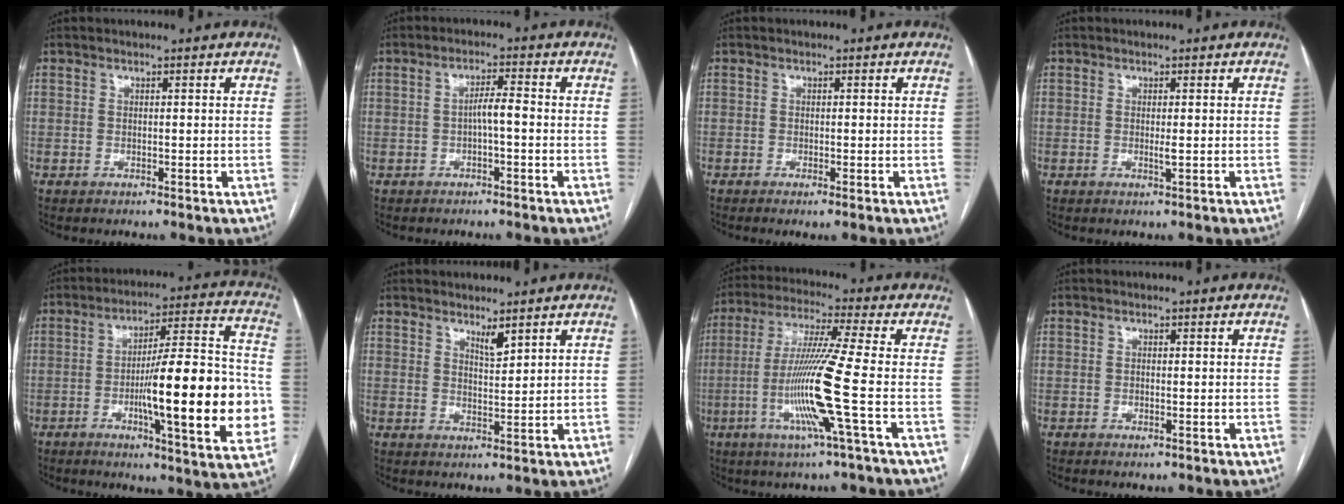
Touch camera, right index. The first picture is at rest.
{"total": 3.0, "force": [-0.6, 0.3, 2.9], "torque": [-0.048, 0.006, -0.009]}
{"total": 1.1, "force": [-0.6, 0.0, 1.0], "torque": [-0.017, -0.003, -0.009]}
{"total": 0.8, "force": [0.0, 0.0, 0.8], "torque": [-0.018, -0.005, 0.001]}
{"total": 21.1, "force": [-4.1, 2.2, 20.6], "torque": [-0.271, 0.007, -0.055]}
{"total": 2.4, "force": [2.0, 0.4, 1.4], "torque": [-0.029, -0.010, 0.040]}
{"total": 13.1, "force": [-3.4, -2.0, 12.5], "torque": [-0.251, -0.016, -0.073]}
{"total": 0.7, "force": [-0.3, 0.3, 0.6], "torque": [-0.009, -0.001, -0.003]}